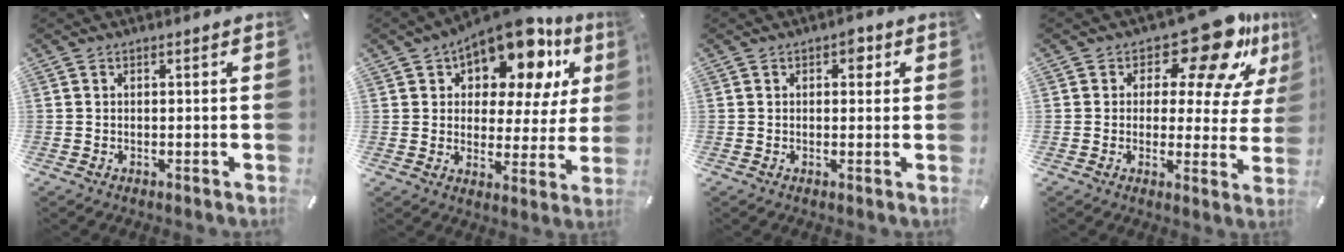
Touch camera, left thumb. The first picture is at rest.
{"total": 15.2, "force": [10.9, 7.4, 7.6], "torque": [-0.123, -0.081, 0.190]}
{"total": 3.1, "force": [1.1, 2.0, 2.1], "torque": [-0.014, -0.004, 0.009]}
{"total": 16.3, "force": [11.0, 6.5, 10.0], "torque": [-0.141, -0.081, 0.182]}